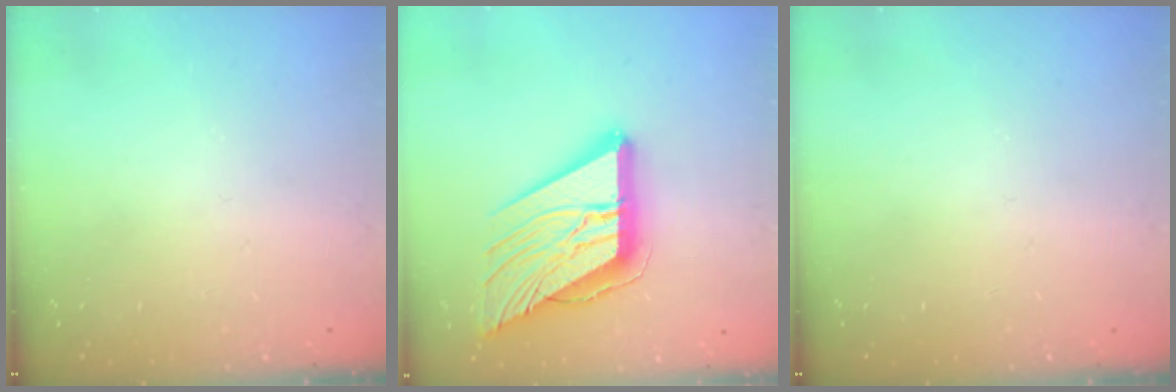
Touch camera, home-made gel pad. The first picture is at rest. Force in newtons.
{"total": 24.5, "press": 24.3, "slide": 3.0}
{"total": 0.0}